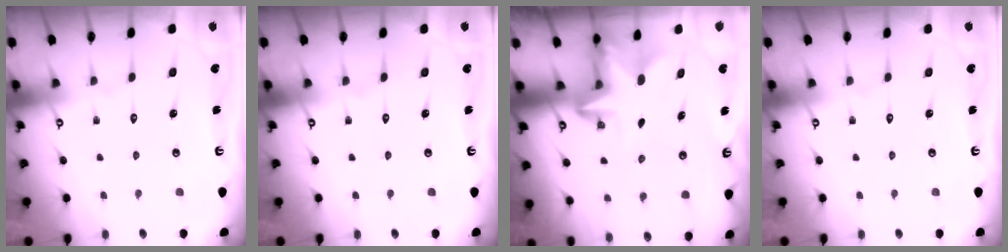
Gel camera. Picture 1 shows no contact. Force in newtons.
{"total": 0.0}
{"total": 2.5, "press": 2.5, "slide": 0.5}
{"total": 0.0}